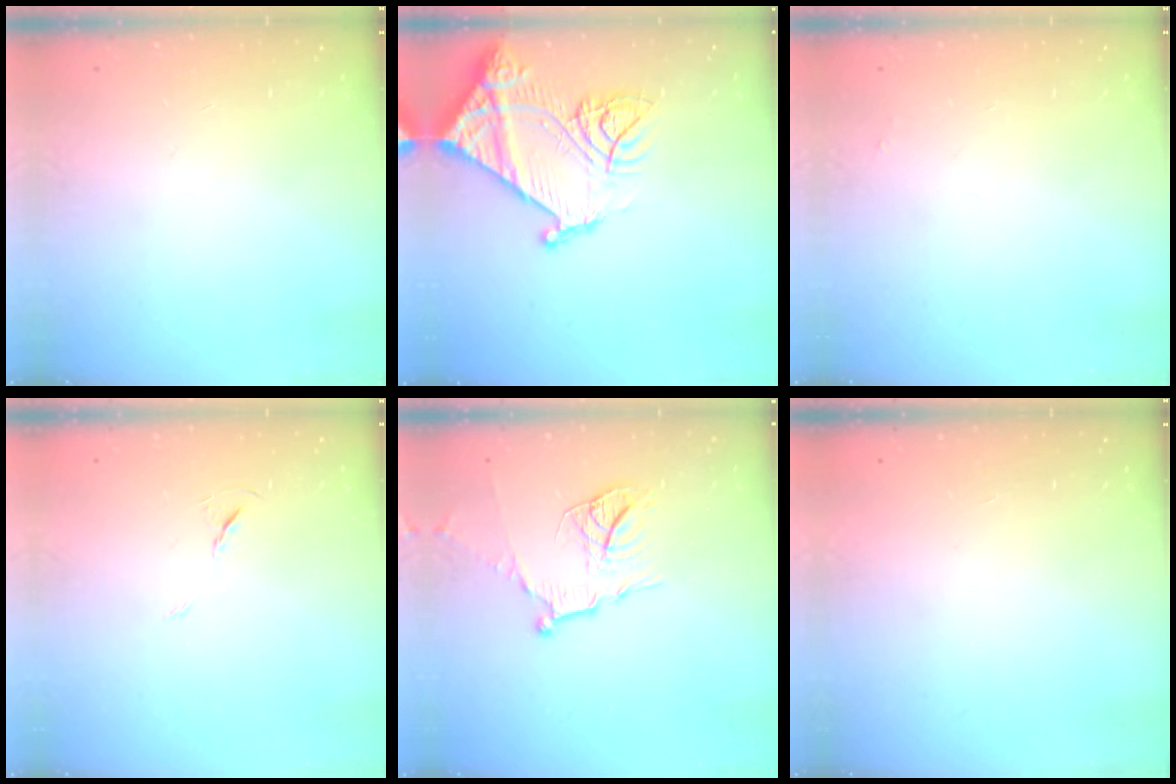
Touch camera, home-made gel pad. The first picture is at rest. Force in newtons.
{"total": 19.9, "press": 19.8, "slide": 2.1}
{"total": 1.9, "press": 1.9, "slide": 0.3}
{"total": 5.1, "press": 4.7, "slide": 2.1}
{"total": 14.1, "press": 14.1, "slide": 1.4}
{"total": 1.5, "press": 1.5, "slide": 0.1}